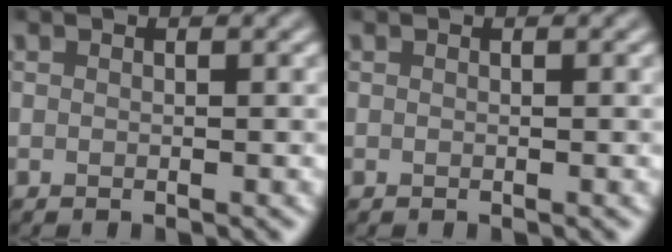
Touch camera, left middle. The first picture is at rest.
{"total": 0.0}